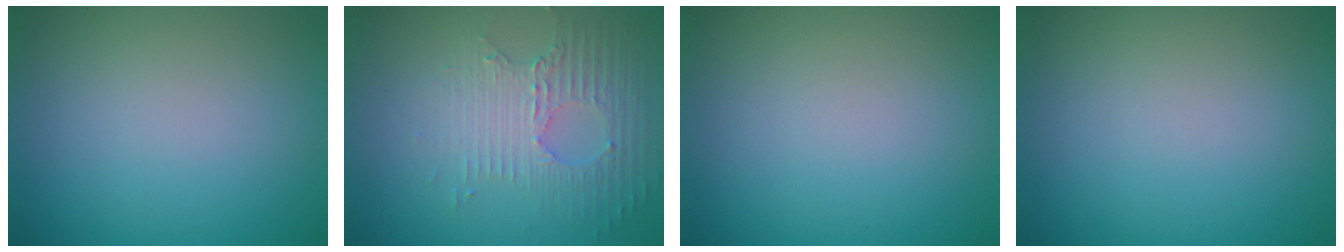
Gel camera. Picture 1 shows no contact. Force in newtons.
{"total": 3.6, "press": 3.1, "slide": 1.8}
{"total": 0.0}
{"total": 0.0}